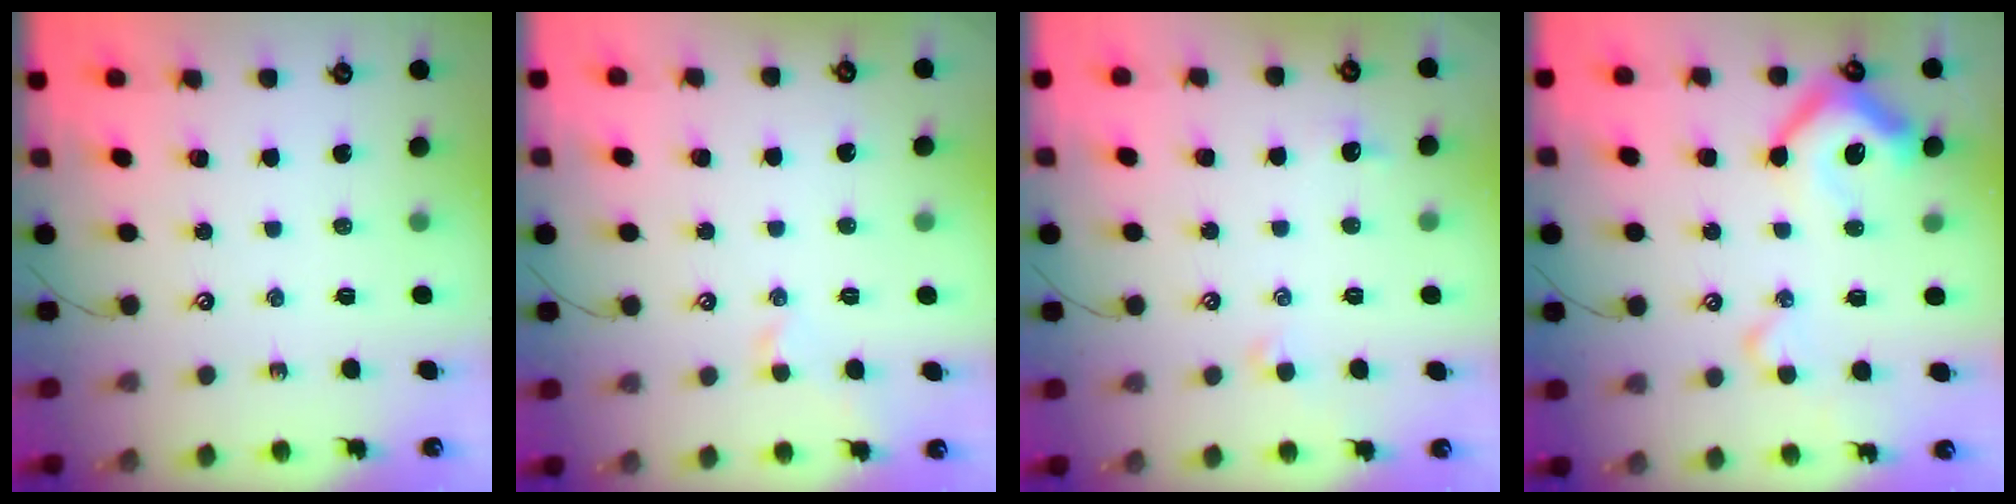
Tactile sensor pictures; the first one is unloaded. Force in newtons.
{"total": 0.7, "press": 0.3, "slide": 0.7}
{"total": 0.9, "press": 0.7, "slide": 0.5}
{"total": 11.2, "press": 11.1, "slide": 1.5}